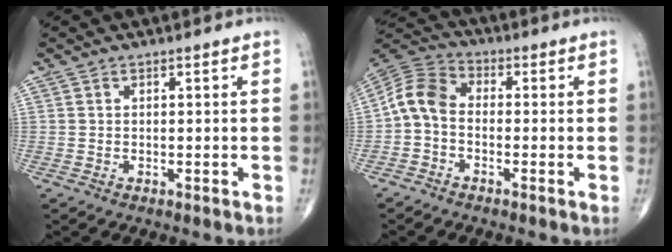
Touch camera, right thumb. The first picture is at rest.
{"total": 7.1, "force": [-1.3, 4.8, 5.0], "torque": [-0.091, 0.026, -0.044]}